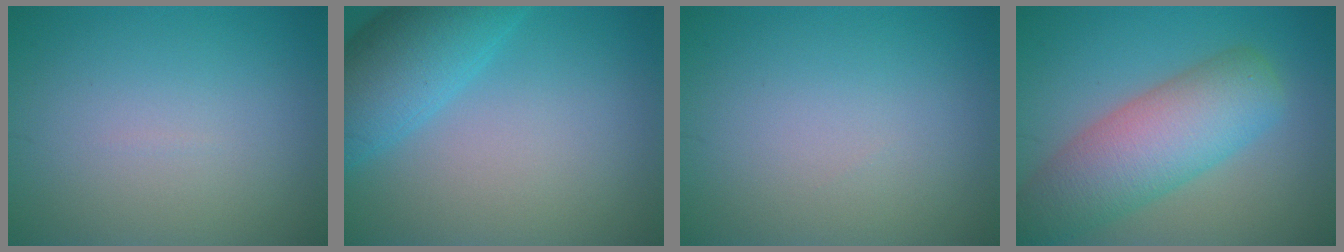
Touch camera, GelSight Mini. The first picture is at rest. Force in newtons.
{"total": 6.6, "press": 6.6, "slide": 0.2}
{"total": 0.0}
{"total": 8.0, "press": 8.0, "slide": 0.4}